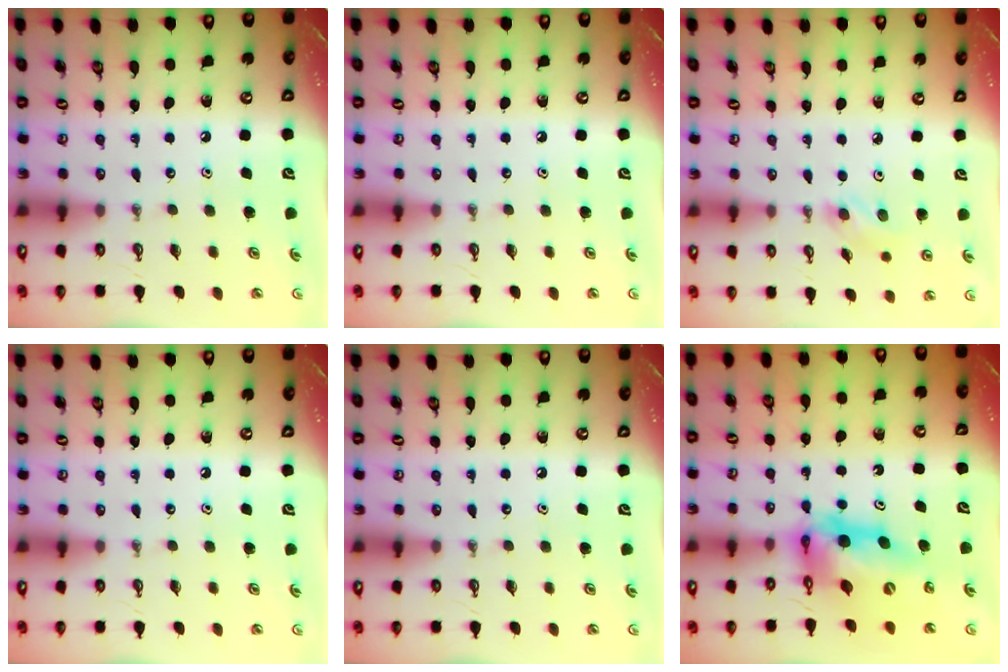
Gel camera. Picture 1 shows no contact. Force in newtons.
{"total": 0.0}
{"total": 4.9, "press": 4.8, "slide": 0.7}
{"total": 0.0}
{"total": 0.0}
{"total": 12.9, "press": 12.8, "slide": 1.3}